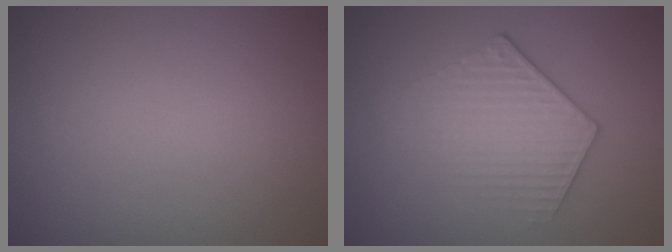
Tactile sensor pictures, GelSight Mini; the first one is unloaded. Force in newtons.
{"total": 3.6, "press": 3.2, "slide": 1.6}